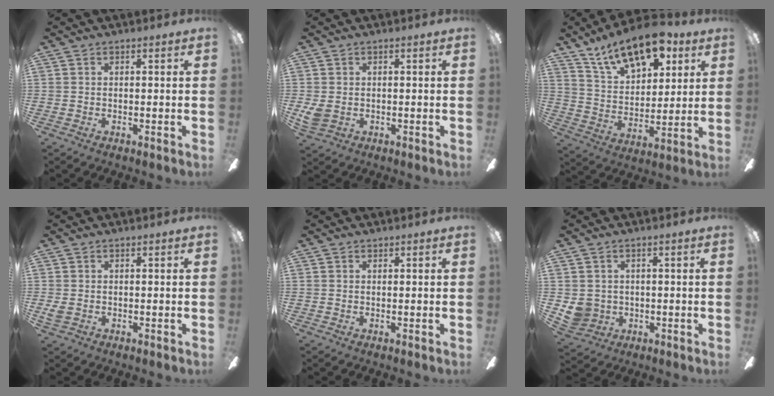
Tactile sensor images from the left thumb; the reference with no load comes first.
{"total": 3.2, "force": [0.0, 2.3, 2.2], "torque": [-0.054, 0.000, -0.001]}
{"total": 16.7, "force": [11.2, 8.2, 9.4], "torque": [-0.148, -0.051, 0.197]}
{"total": 1.7, "force": [-0.2, 1.1, 1.3], "torque": [-0.031, 0.001, -0.006]}
{"total": 0.0}
{"total": 4.8, "force": [0.6, 4.6, 1.4], "torque": [-0.042, 0.003, 0.012]}